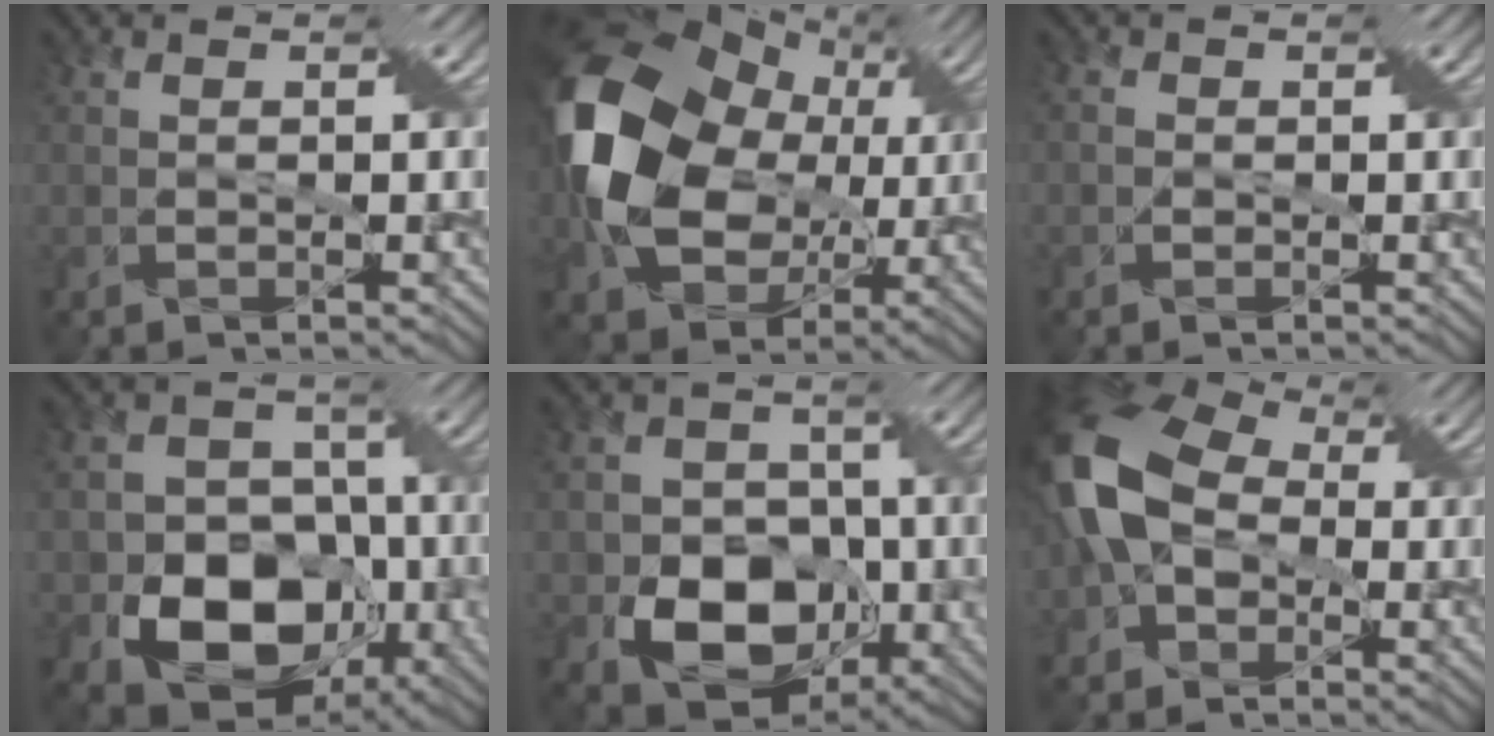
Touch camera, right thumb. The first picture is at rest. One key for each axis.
{"total": 19.0, "fx": 1.3, "fy": 14.4, "fz": 12.3, "tx": -0.311, "ty": -0.028, "tz": 0.048}
{"total": 1.1, "fx": -0.2, "fy": 1.1, "fz": 0.3, "tx": 0.004, "ty": 0.005, "tz": -0.013}
{"total": 13.8, "fx": -5.1, "fy": 10.0, "fz": 7.9, "tx": -0.135, "ty": -0.039, "tz": -0.091}
{"total": 12.0, "fx": -4.3, "fy": 8.6, "fz": 7.1, "tx": -0.120, "ty": -0.033, "tz": -0.080}
{"total": 12.4, "fx": -0.5, "fy": 9.1, "fz": 8.5, "tx": -0.206, "ty": -0.010, "tz": -0.021}